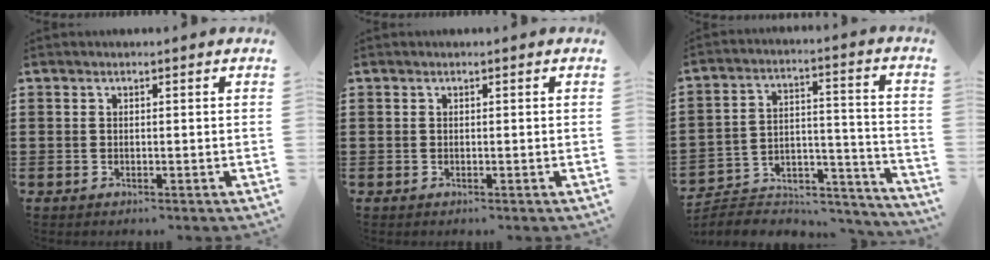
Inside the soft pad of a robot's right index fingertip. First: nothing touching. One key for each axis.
{"total": 0.0}
{"total": 5.3, "fx": -4.8, "fy": 1.8, "fz": 1.0, "tx": -0.023, "ty": 0.004, "tz": -0.098}